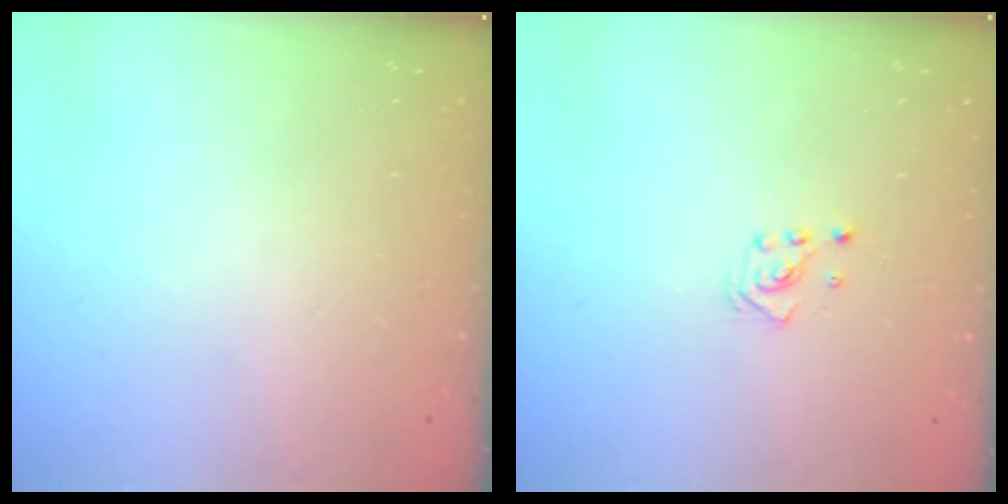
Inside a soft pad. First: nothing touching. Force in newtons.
{"total": 2.2, "press": 2.2, "slide": 0.2}